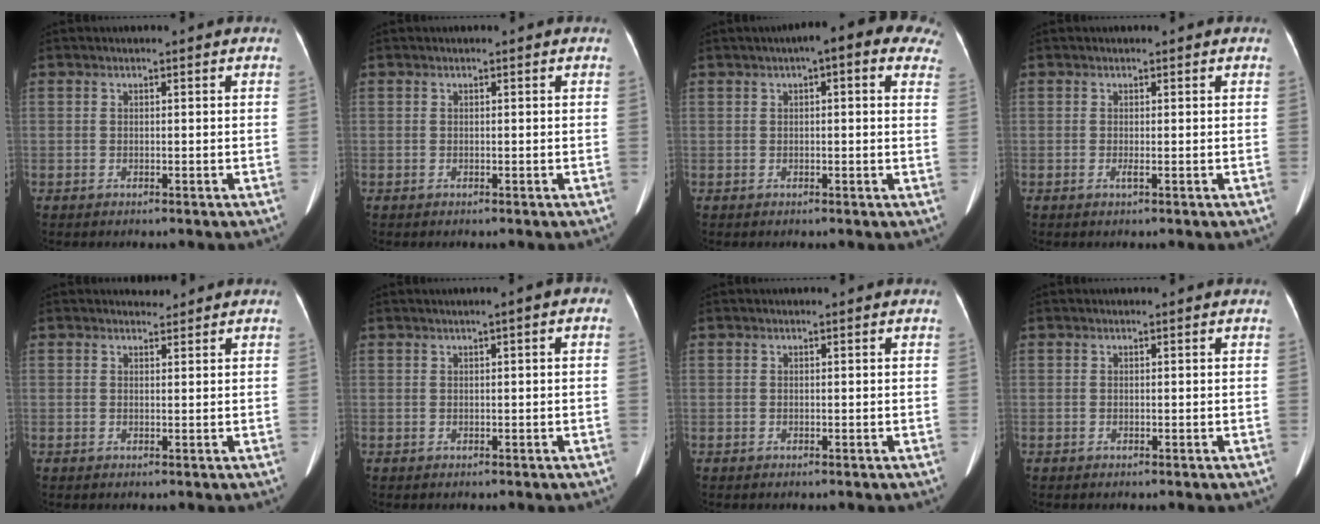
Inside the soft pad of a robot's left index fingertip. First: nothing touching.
{"total": 0.0}
{"total": 10.4, "force": [6.3, 2.7, 7.7], "torque": [-0.080, 0.027, 0.056]}
{"total": 0.6, "force": [-0.3, -0.1, 0.4], "torque": [-0.014, -0.007, -0.006]}
{"total": 1.1, "force": [1.0, 0.3, -0.3], "torque": [0.001, -0.003, 0.014]}
{"total": 1.9, "force": [0.4, 0.2, 1.8], "torque": [-0.022, 0.008, 0.003]}
{"total": 0.0}
{"total": 0.0}